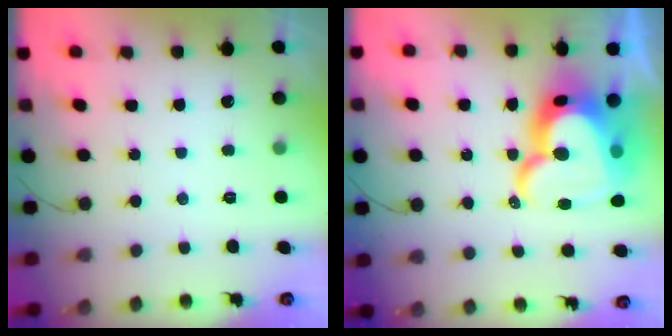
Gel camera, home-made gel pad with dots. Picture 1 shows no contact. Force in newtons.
{"total": 26.1, "press": 26.0, "slide": 2.7}